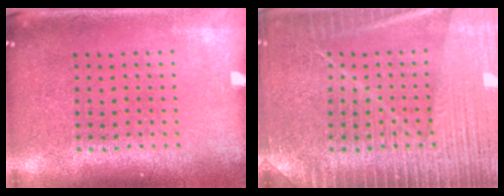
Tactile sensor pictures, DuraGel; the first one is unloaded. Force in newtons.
{"total": 3.9, "press": 3.9, "slide": 0.5}